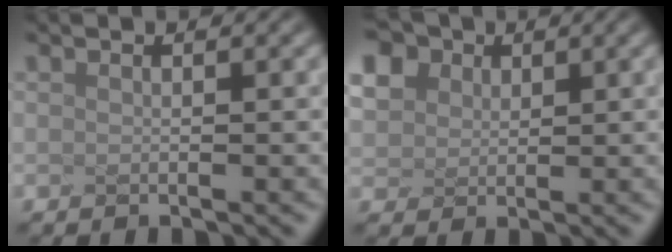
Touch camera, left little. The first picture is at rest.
{"total": 3.9, "force": [2.3, 2.9, 1.4], "torque": [-0.094, 0.016, 0.074]}